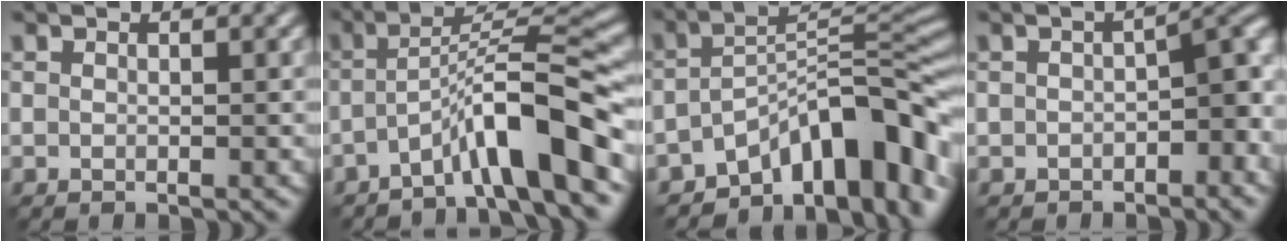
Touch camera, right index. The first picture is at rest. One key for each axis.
{"total": 7.6, "fx": -3.8, "fy": 1.0, "fz": 6.5, "tx": -0.105, "ty": 0.024, "tz": -0.068}
{"total": 11.4, "fx": -7.1, "fy": 4.7, "fz": 7.6, "tx": -0.081, "ty": 0.006, "tz": -0.123}
{"total": 4.2, "fx": -1.5, "fy": 2.2, "fz": 3.2, "tx": -0.028, "ty": 0.007, "tz": -0.029}